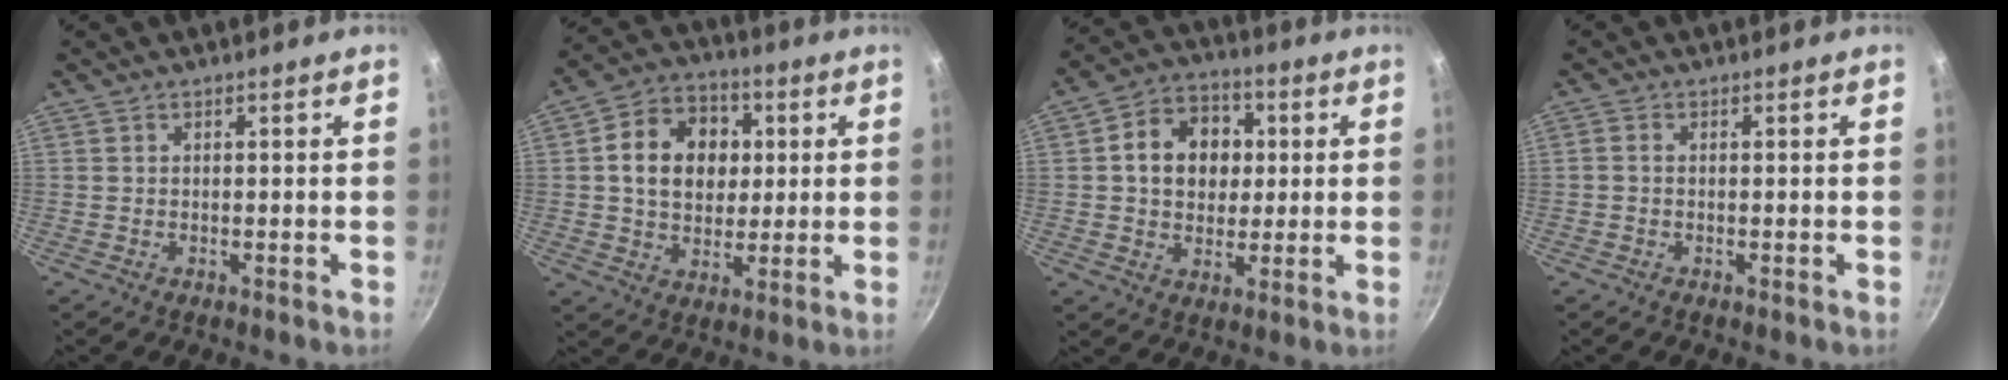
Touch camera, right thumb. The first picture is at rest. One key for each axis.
{"total": 14.1, "fx": 2.3, "fy": 11.1, "fz": 8.4, "tx": -0.112, "ty": 0.015, "tz": 0.030}
{"total": 12.5, "fx": 1.9, "fy": 9.9, "fz": 7.3, "tx": -0.085, "ty": 0.015, "tz": 0.020}
{"total": 0.9, "fx": -0.2, "fy": 0.6, "fz": 0.6, "tx": -0.013, "ty": 0.005, "tz": -0.005}